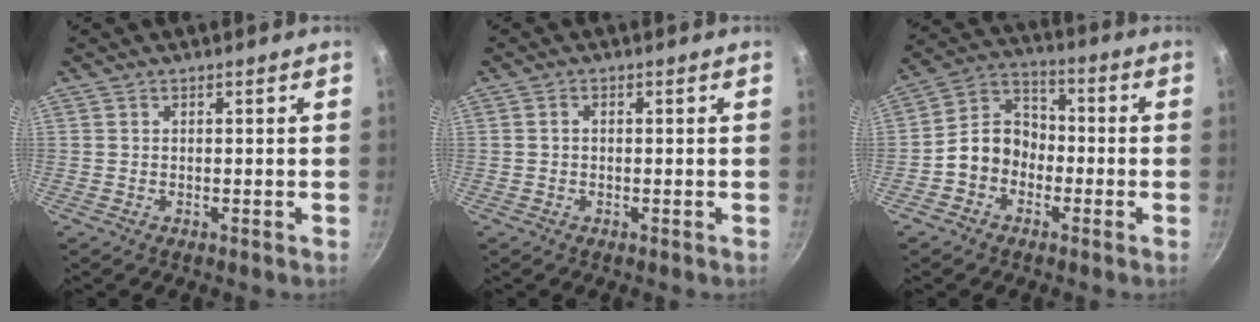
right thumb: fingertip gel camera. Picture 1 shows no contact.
{"total": 0.9, "force": [-0.1, 0.7, 0.6], "torque": [-0.011, 0.006, -0.001]}
{"total": 9.2, "force": [-2.7, 7.5, 4.6], "torque": [-0.047, 0.046, -0.068]}